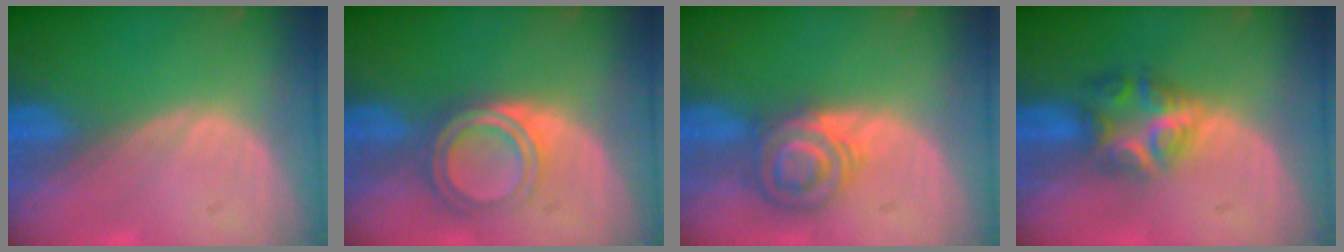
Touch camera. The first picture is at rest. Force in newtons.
{"total": 5.3, "press": 5.0, "slide": 1.8}
{"total": 5.9, "press": 5.9, "slide": 0.8}
{"total": 5.7, "press": 5.6, "slide": 0.8}